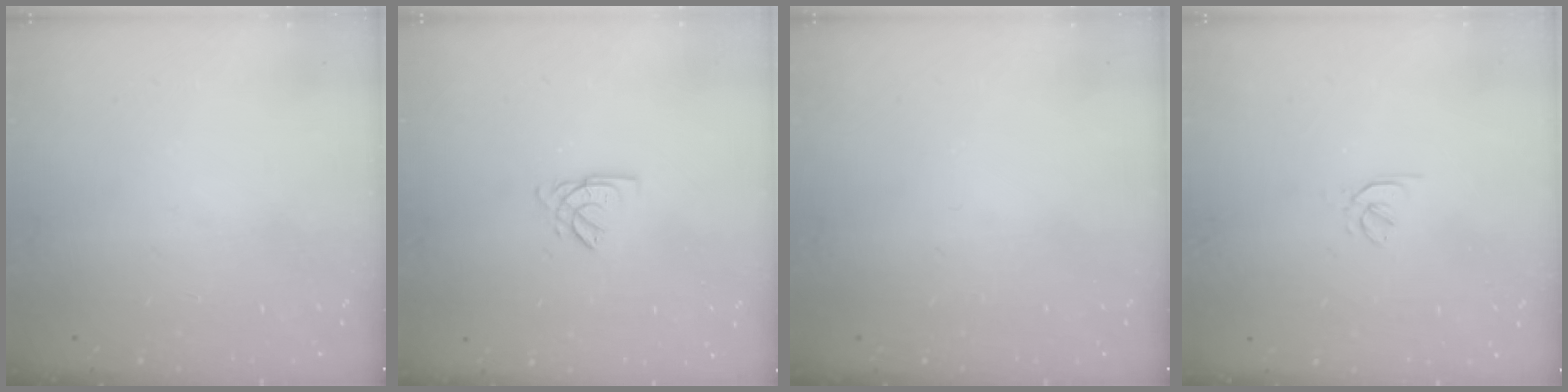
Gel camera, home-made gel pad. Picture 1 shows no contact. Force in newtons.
{"total": 2.6, "press": 2.6, "slide": 0.1}
{"total": 0.0}
{"total": 1.6, "press": 1.5, "slide": 0.5}